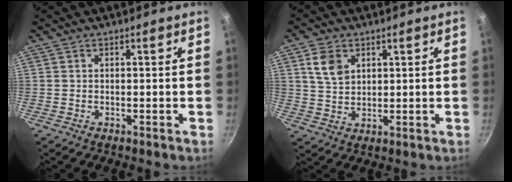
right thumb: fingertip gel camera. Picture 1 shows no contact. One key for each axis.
{"total": 6.4, "fx": 2.6, "fy": 4.6, "fz": 3.6, "tx": -0.050, "ty": -0.009, "tz": 0.052}